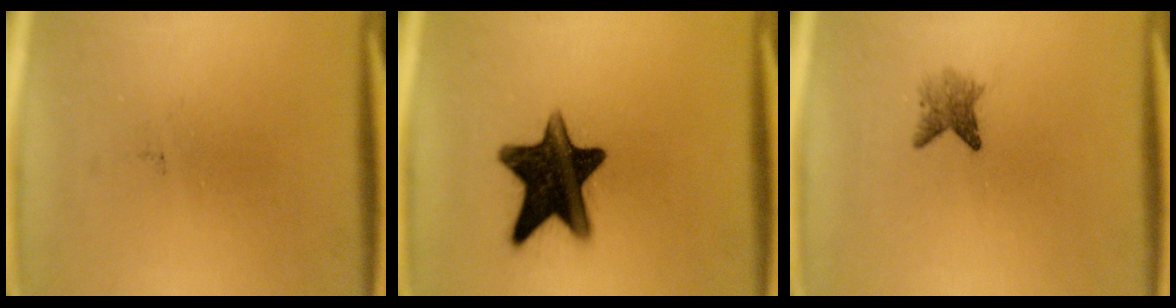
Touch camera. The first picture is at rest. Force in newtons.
{"total": 15.0}
{"total": 2.5}